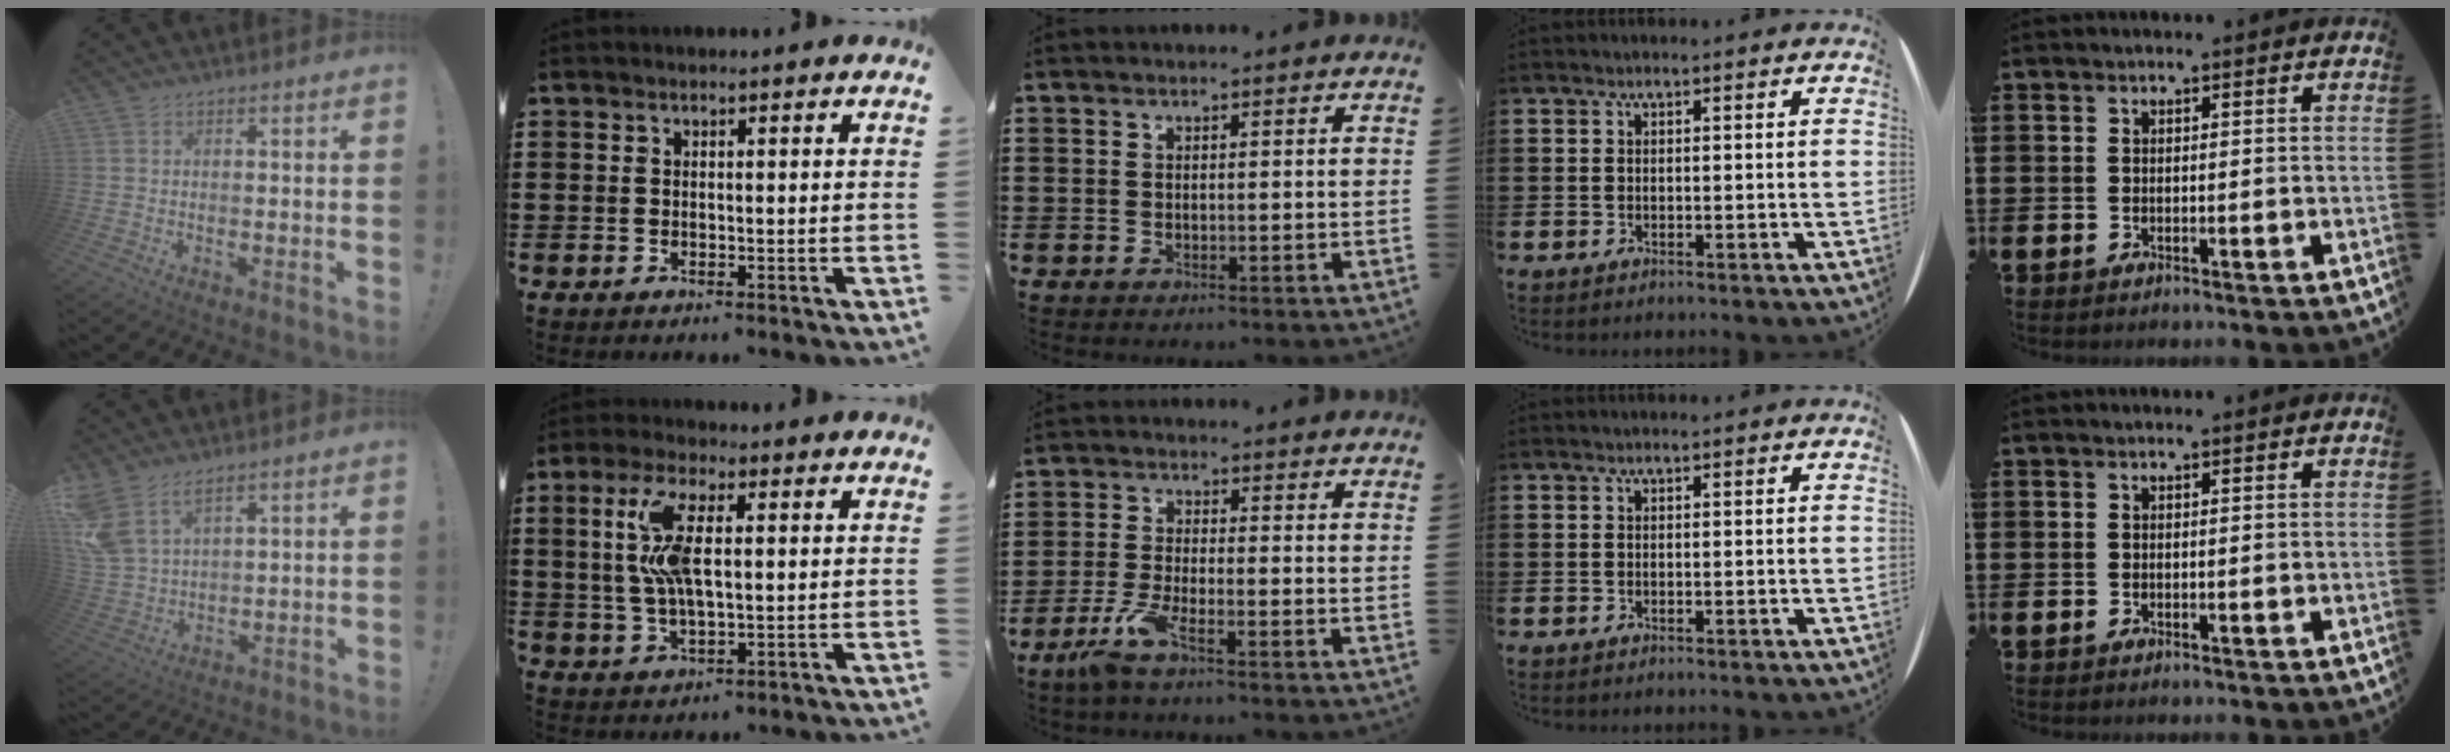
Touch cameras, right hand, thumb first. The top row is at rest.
{"thumb": {"total": 8.9, "force": [6.4, 4.1, 4.7], "torque": [-0.098, -0.036, 0.129]}, "index": {"total": 9.0, "force": [1.5, 3.2, 8.3], "torque": [-0.191, 0.001, 0.016]}, "middle": {"total": 4.6, "force": [-2.9, 0.4, 3.6], "torque": [-0.086, -0.013, -0.058]}}